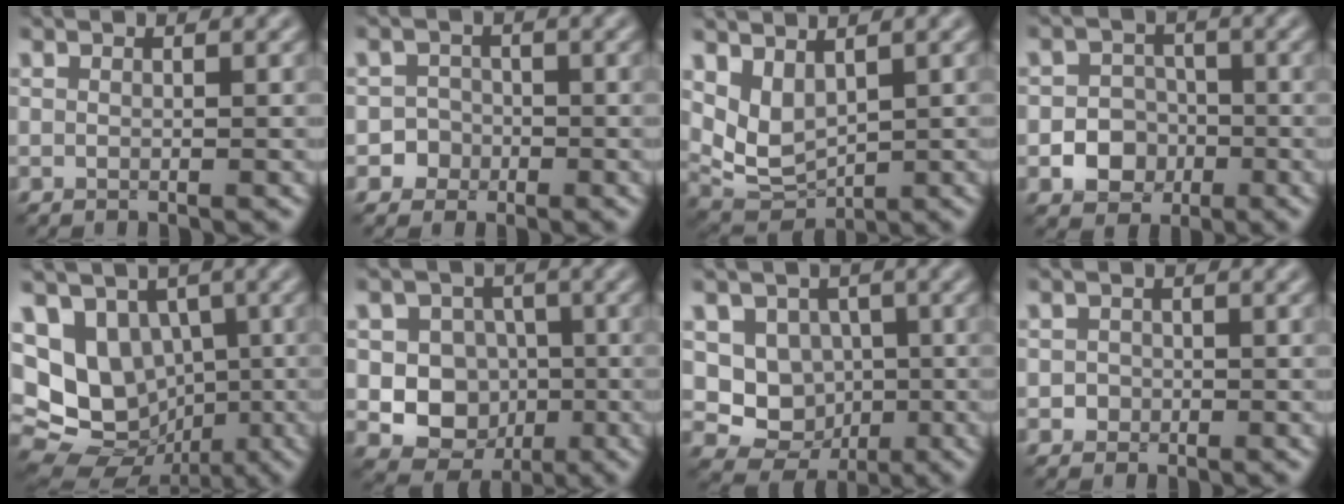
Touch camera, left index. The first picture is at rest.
{"total": 2.9, "force": [-1.5, 2.5, 0.0], "torque": [0.033, 0.003, -0.032]}
{"total": 3.8, "force": [1.8, 2.1, 2.5], "torque": [-0.062, -0.013, 0.044]}
{"total": 5.1, "force": [-2.0, 4.3, 1.7], "torque": [0.002, -0.001, -0.052]}
{"total": 12.4, "force": [0.1, 10.6, 6.5], "torque": [-0.127, 0.023, -0.008]}
{"total": 8.0, "force": [-1.0, 7.4, 2.9], "torque": [-0.048, 0.014, -0.043]}
{"total": 6.1, "force": [-0.3, 5.4, 2.9], "torque": [-0.030, -0.011, -0.021]}
{"total": 1.1, "force": [-0.4, 1.0, 0.1], "torque": [0.007, -0.002, -0.007]}